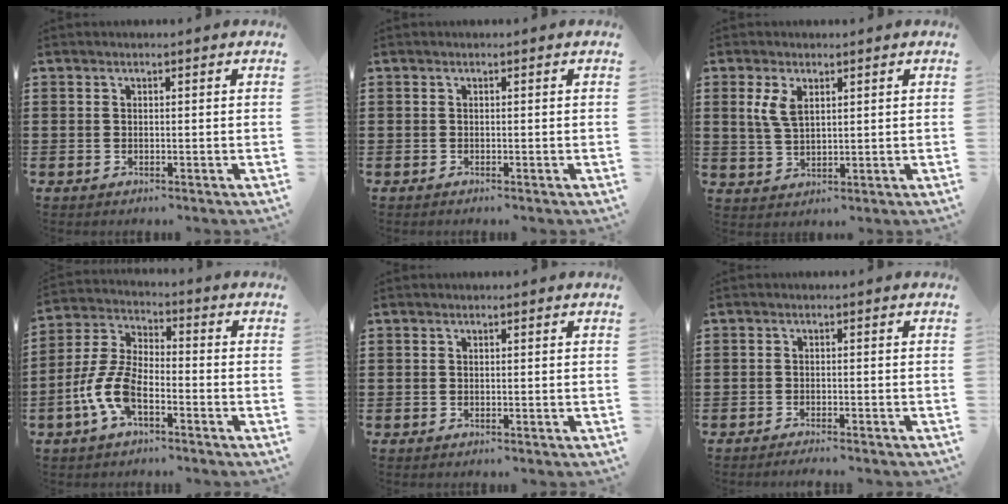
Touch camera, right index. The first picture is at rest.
{"total": 0.0}
{"total": 4.2, "force": [1.7, 2.1, 3.1], "torque": [-0.070, 0.007, 0.030]}
{"total": 8.3, "force": [-3.7, 3.6, 6.5], "torque": [-0.174, -0.013, -0.076]}
{"total": 0.0}
{"total": 1.4, "force": [-1.4, -0.2, 0.2], "torque": [-0.005, 0.001, -0.028]}